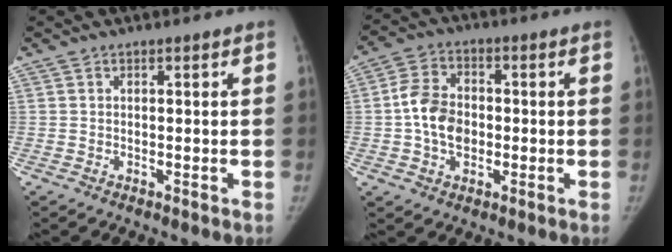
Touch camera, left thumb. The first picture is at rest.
{"total": 8.9, "force": [-0.8, 6.5, 6.0], "torque": [-0.095, 0.017, -0.022]}